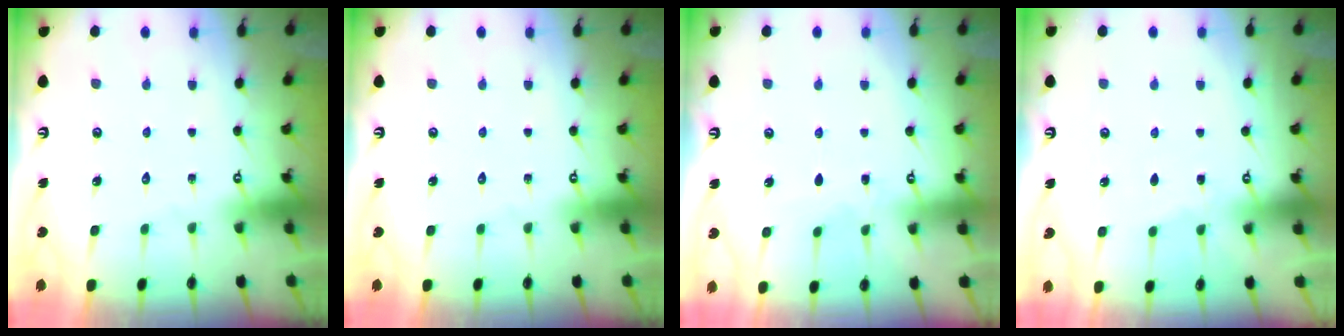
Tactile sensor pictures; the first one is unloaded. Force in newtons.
{"total": 0.0}
{"total": 3.0, "press": 2.9, "slide": 0.5}
{"total": 2.3, "press": 2.3, "slide": 0.3}